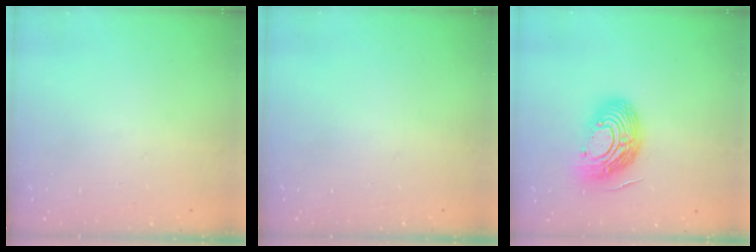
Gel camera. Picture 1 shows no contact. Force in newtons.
{"total": 0.0}
{"total": 15.0, "press": 14.9, "slide": 1.5}